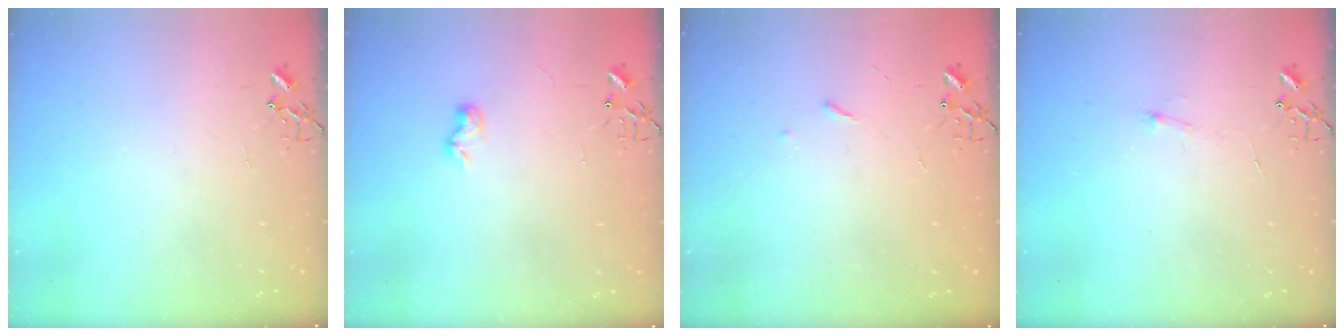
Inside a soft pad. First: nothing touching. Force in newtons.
{"total": 6.4, "press": 6.4, "slide": 0.3}
{"total": 2.9, "press": 2.8, "slide": 0.5}
{"total": 4.1, "press": 4.0, "slide": 0.6}